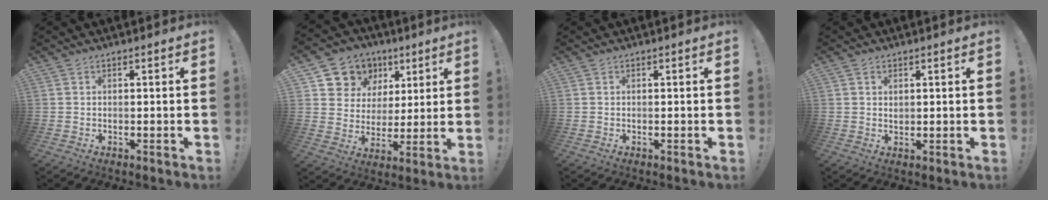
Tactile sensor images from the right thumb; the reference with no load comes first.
{"total": 11.5, "force": [5.7, 9.7, 2.5], "torque": [-0.034, -0.040, 0.121]}
{"total": 0.0}
{"total": 1.4, "force": [0.8, 1.1, 0.4], "torque": [0.008, -0.006, 0.012]}